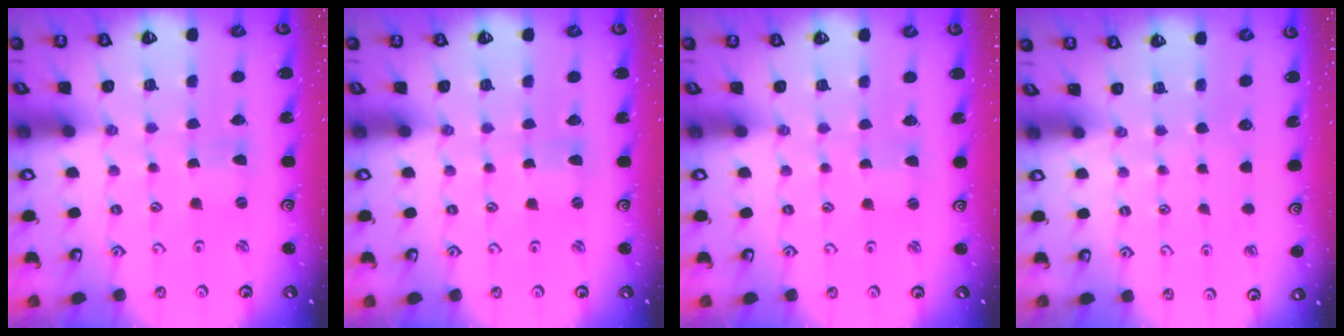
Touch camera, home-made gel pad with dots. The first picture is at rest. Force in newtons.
{"total": 0.0}
{"total": 0.9, "press": 0.9, "slide": 0.1}
{"total": 0.0}